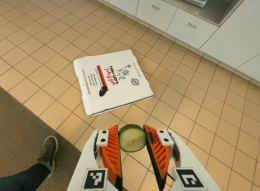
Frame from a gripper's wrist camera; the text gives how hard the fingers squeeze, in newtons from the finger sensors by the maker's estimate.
{"total": 7.6, "left": 7.3, "right": 7.9}